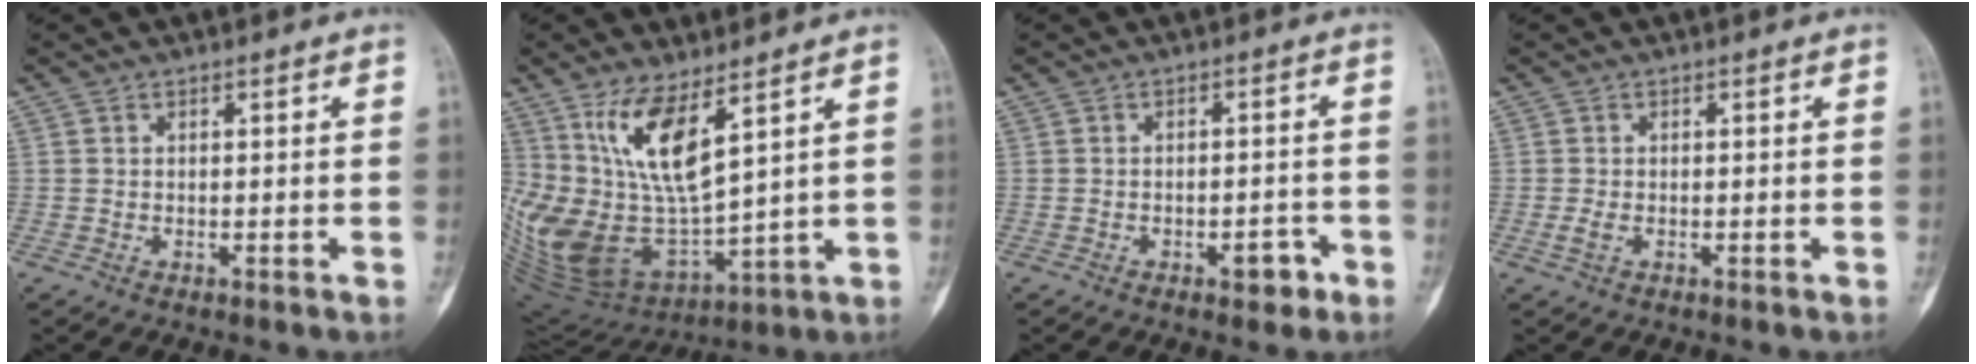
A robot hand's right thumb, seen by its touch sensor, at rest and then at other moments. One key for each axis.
{"total": 19.8, "fx": 7.5, "fy": 8.0, "fz": 16.5, "tx": -0.330, "ty": -0.053, "tz": 0.169}
{"total": 3.6, "fx": -2.0, "fy": 1.8, "fz": 2.5, "tx": -0.020, "ty": 0.017, "tz": -0.023}
{"total": 1.4, "fx": -0.4, "fy": 0.7, "fz": 1.1, "tx": -0.030, "ty": -0.003, "tz": -0.010}